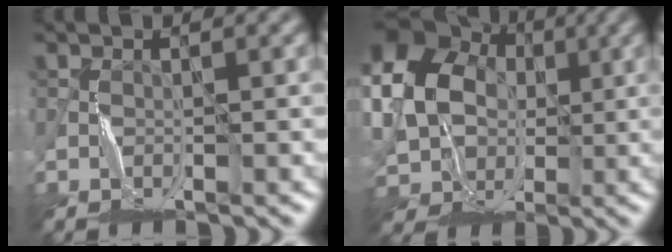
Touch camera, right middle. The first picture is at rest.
{"total": 15.0, "force": [2.8, 12.7, 7.5], "torque": [-0.200, 0.019, 0.039]}